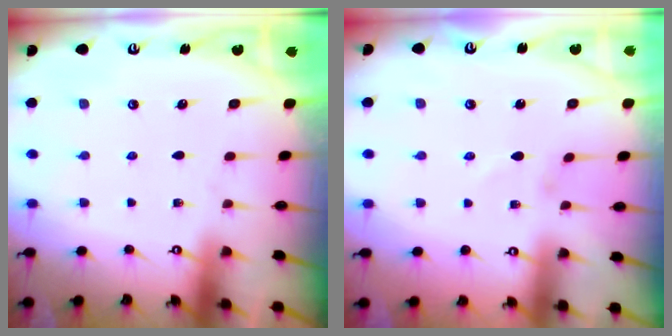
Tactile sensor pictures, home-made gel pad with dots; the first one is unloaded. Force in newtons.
{"total": 0.8, "press": 0.8, "slide": 0.1}